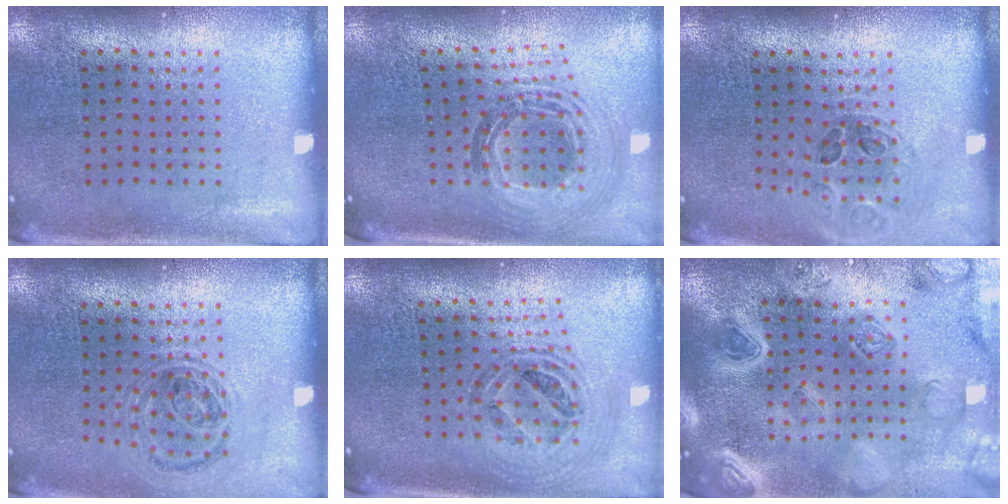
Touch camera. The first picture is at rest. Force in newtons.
{"total": 1.3, "press": 1.2, "slide": 0.6}
{"total": 1.0, "press": 1.0, "slide": 0.1}
{"total": 0.9, "press": 0.9, "slide": 0.2}
{"total": 0.9, "press": 0.9, "slide": 0.2}
{"total": 4.6, "press": 4.0, "slide": 2.3}